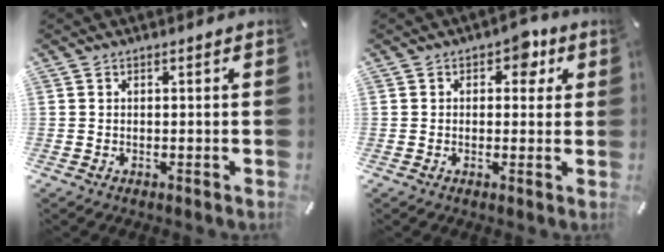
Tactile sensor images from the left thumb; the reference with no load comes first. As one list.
[{"total": 5.5, "force": [2.1, 3.7, 3.5], "torque": [-0.028, -0.005, 0.027]}]